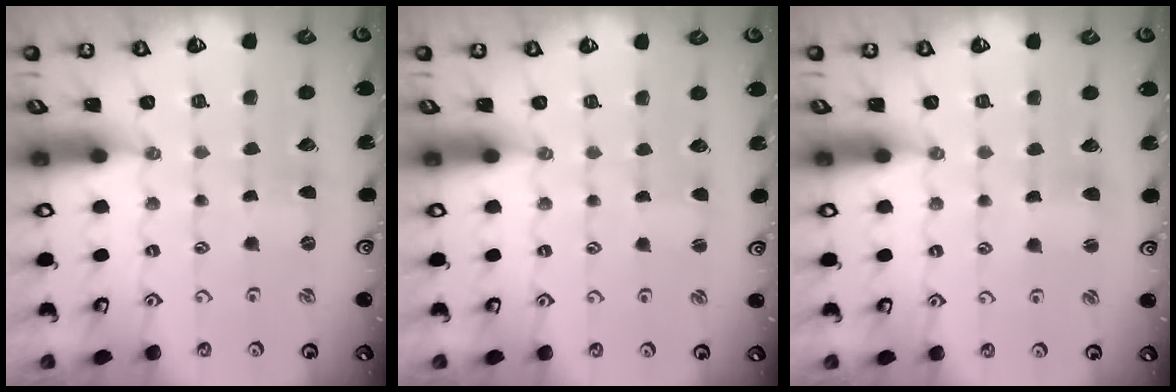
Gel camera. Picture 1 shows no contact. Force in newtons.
{"total": 1.1, "press": 1.1, "slide": 0.1}
{"total": 3.1, "press": 3.1, "slide": 0.3}